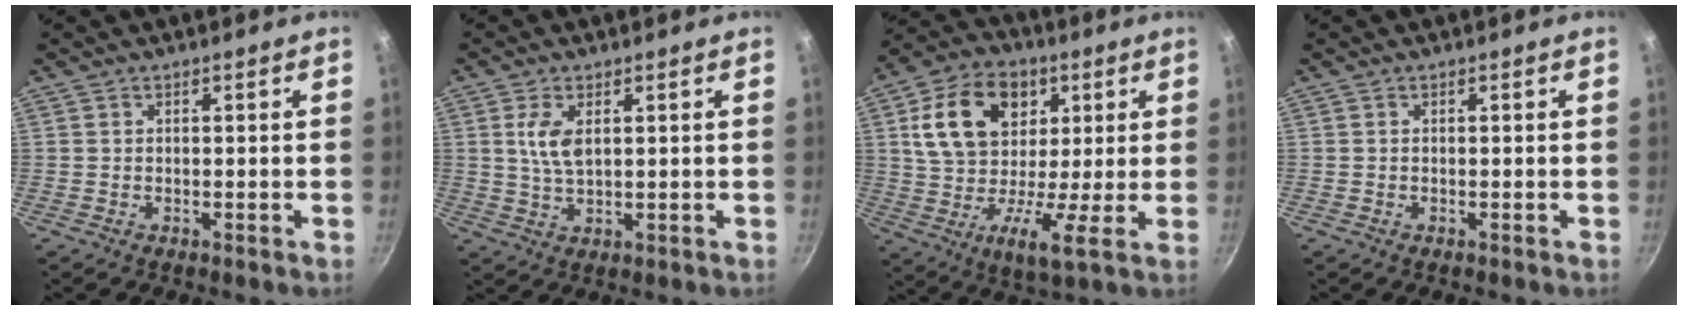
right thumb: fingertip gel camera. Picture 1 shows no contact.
{"total": 5.3, "force": [1.4, 2.5, 4.4], "torque": [-0.087, -0.008, 0.030]}
{"total": 18.0, "force": [5.8, 11.9, 12.2], "torque": [-0.196, -0.001, 0.079]}
{"total": 0.0}